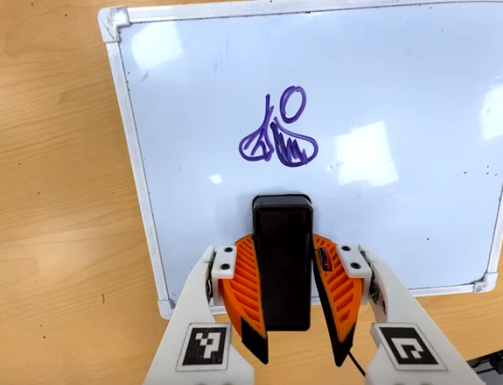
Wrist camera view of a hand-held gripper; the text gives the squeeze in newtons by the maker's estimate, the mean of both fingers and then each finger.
{"total": 10.2, "left": 8.3, "right": 12.2}